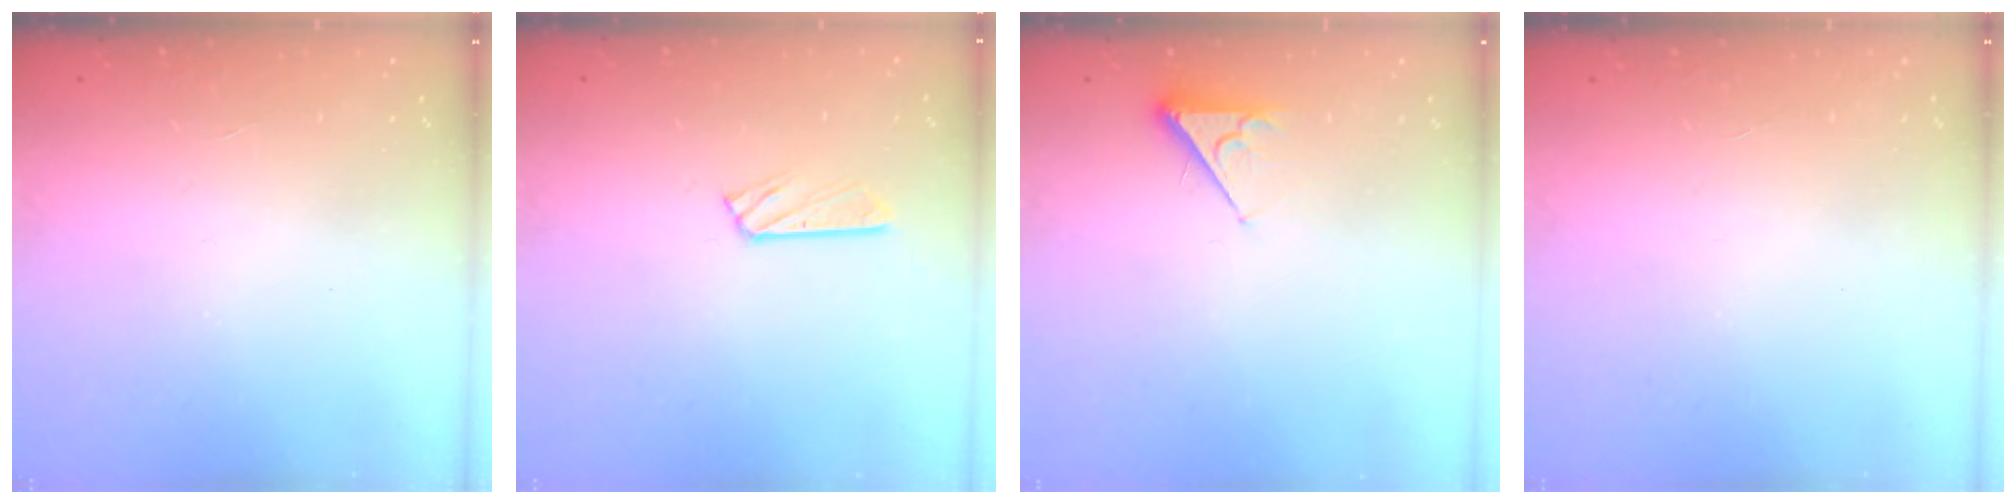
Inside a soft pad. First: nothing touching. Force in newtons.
{"total": 4.6, "press": 4.5, "slide": 0.5}
{"total": 3.5, "press": 3.5, "slide": 0.7}
{"total": 0.0}